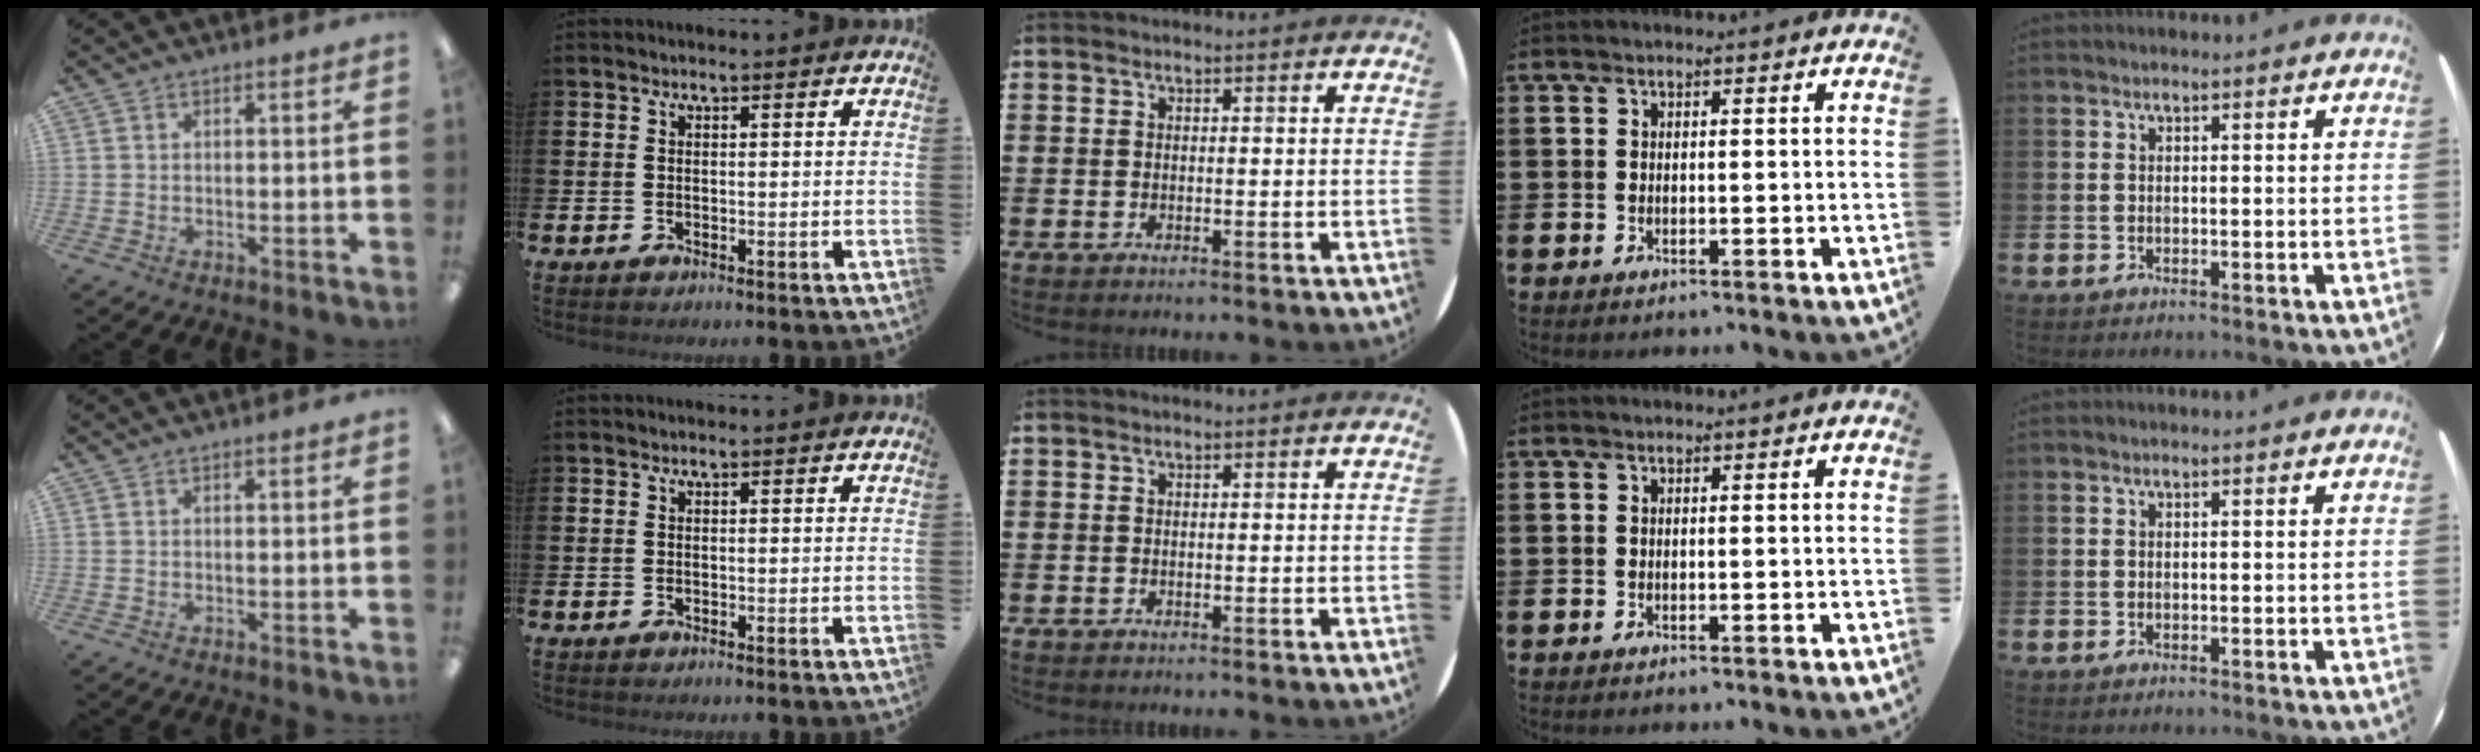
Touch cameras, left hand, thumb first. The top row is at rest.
{}